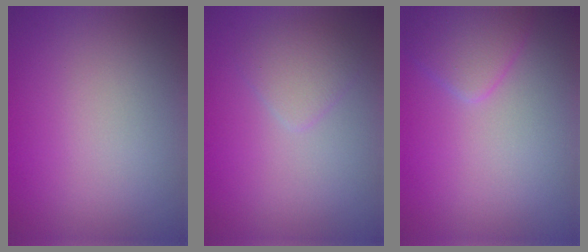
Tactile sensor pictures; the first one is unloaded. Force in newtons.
{"total": 2.0, "press": 2.0, "slide": 0.1}
{"total": 2.7, "press": 2.7, "slide": 0.1}